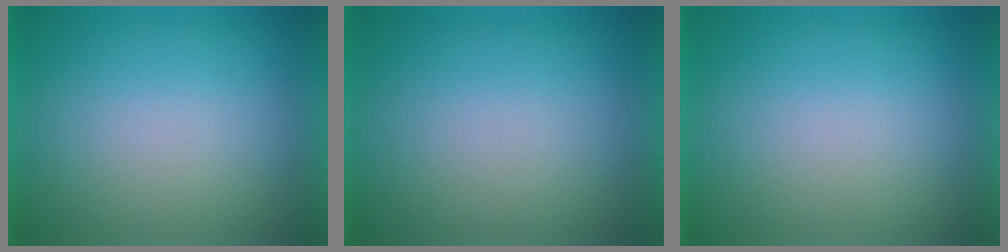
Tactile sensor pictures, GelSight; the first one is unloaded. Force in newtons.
{"total": 1.0}
{"total": 0.0}